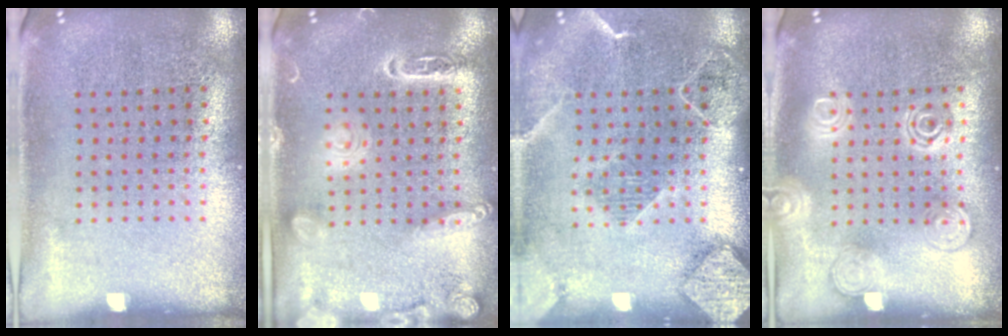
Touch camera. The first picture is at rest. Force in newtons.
{"total": 1.9, "press": 1.8, "slide": 0.4}
{"total": 2.3, "press": 1.9, "slide": 1.2}
{"total": 2.6, "press": 2.5, "slide": 0.3}